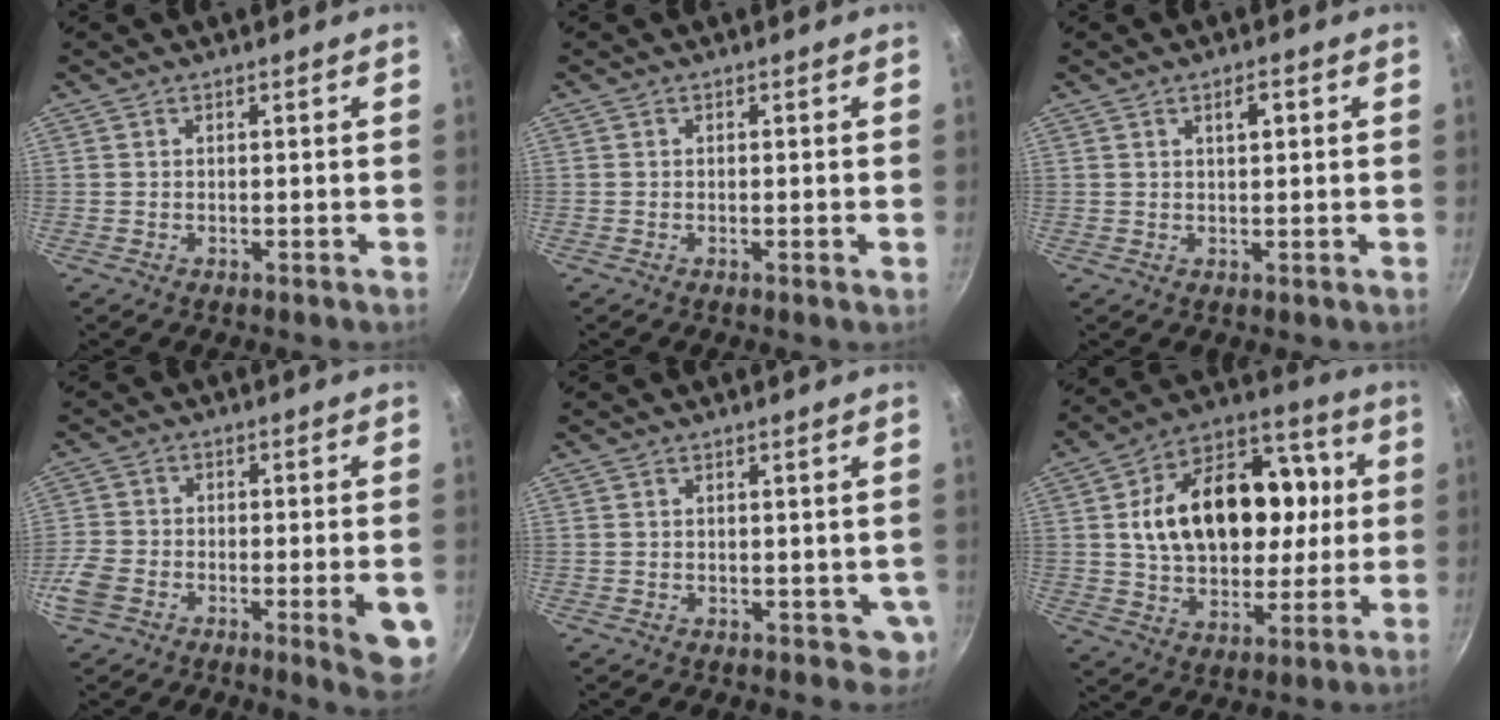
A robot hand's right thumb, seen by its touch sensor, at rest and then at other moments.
{"total": 0.6, "force": [-0.2, 0.0, 0.6], "torque": [-0.009, -0.001, -0.006]}
{"total": 2.6, "force": [1.0, 1.1, 2.2], "torque": [-0.026, 0.005, 0.017]}
{"total": 13.5, "force": [-5.5, 5.4, 11.0], "torque": [-0.168, 0.015, -0.098]}
{"total": 3.5, "force": [-0.2, 2.5, 2.5], "torque": [-0.022, -0.006, -0.001]}
{"total": 24.8, "force": [3.0, 17.2, 17.6], "torque": [-0.253, 0.032, 0.045]}